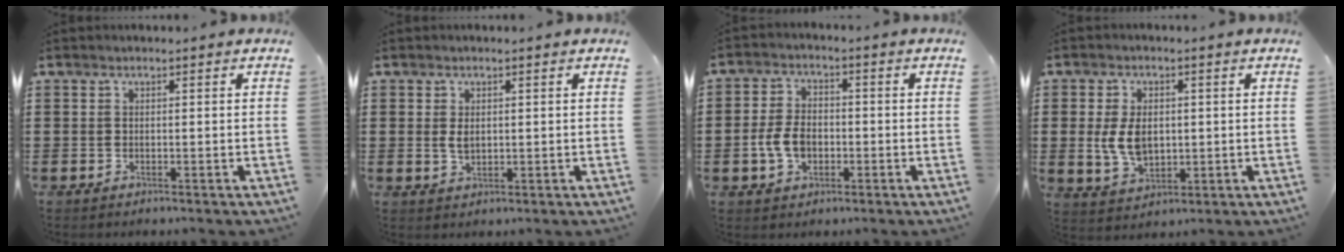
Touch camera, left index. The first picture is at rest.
{"total": 2.3, "force": [0.3, 1.3, 1.8], "torque": [-0.040, 0.004, 0.006]}
{"total": 5.8, "force": [-1.3, 3.8, 4.2], "torque": [-0.106, 0.000, -0.031]}
{"total": 6.5, "force": [0.4, 4.3, 4.9], "torque": [-0.114, 0.003, 0.000]}